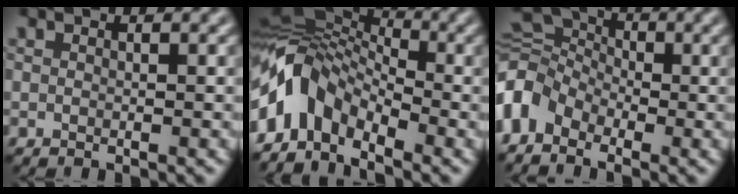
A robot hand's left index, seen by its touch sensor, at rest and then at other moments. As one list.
[{"total": 7.3, "force": [-3.7, 4.4, 4.4], "torque": [-0.081, 0.010, -0.090]}, {"total": 7.3, "force": [-1.4, 5.3, 4.8], "torque": [-0.096, 0.026, -0.042]}]